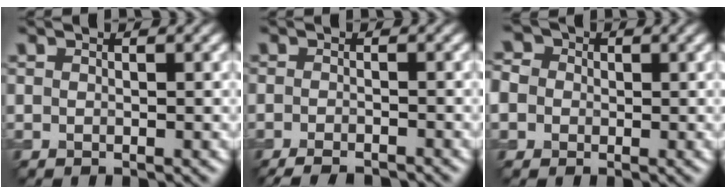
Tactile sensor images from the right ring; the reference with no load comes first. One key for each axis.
{"total": 3.9, "fx": -2.9, "fy": 1.0, "fz": 2.3, "tx": -0.033, "ty": -0.001, "tz": -0.044}
{"total": 6.0, "fx": 0.5, "fy": 5.4, "fz": 2.5, "tx": -0.059, "ty": 0.029, "tz": -0.028}